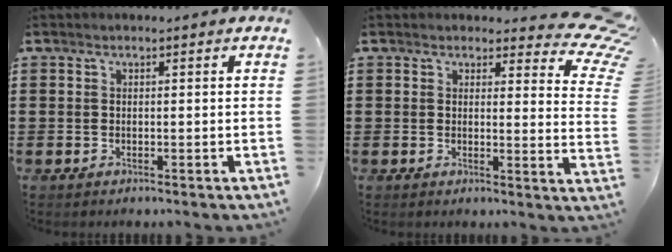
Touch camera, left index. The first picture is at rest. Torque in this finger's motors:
{"motor_torque": [-0.53, -1.14, -0.08, -0.21]}